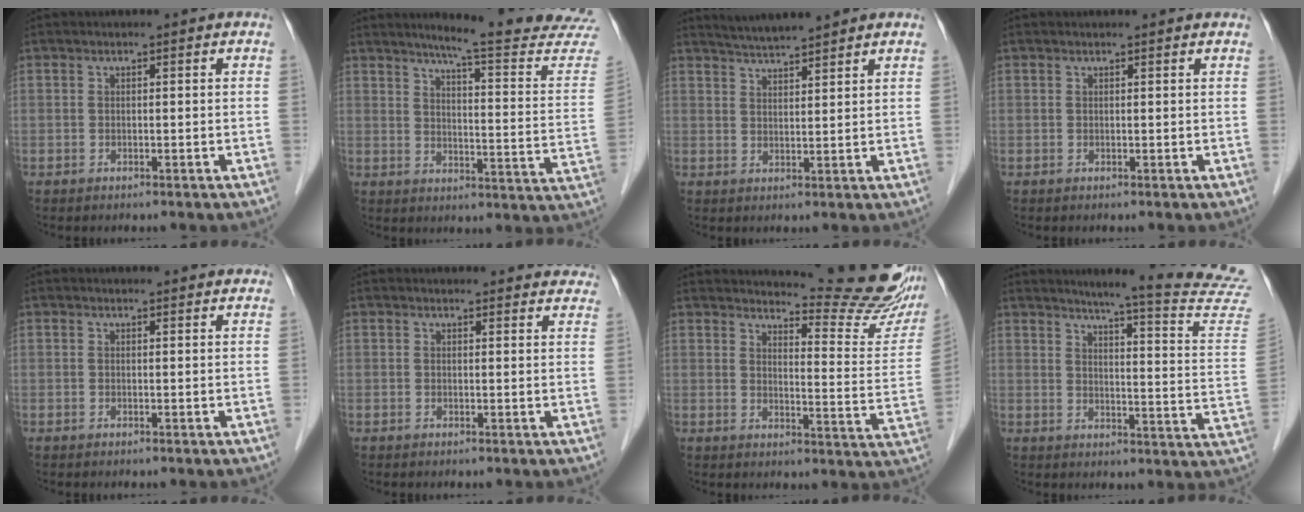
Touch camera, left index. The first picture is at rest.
{"total": 19.0, "force": [17.6, -0.8, 7.2], "torque": [-0.092, -0.106, 0.199]}
{"total": 5.8, "force": [5.4, -0.2, 2.1], "torque": [-0.044, 0.016, 0.091]}
{"total": 1.4, "force": [1.3, 0.2, 0.2], "torque": [-0.012, 0.005, 0.011]}
{"total": 3.1, "force": [3.0, 0.7, 0.4], "torque": [-0.009, 0.007, 0.026]}
{"total": 11.3, "force": [10.8, 2.9, 1.6], "torque": [0.019, 0.000, 0.091]}
{"total": 17.1, "force": [16.1, 1.1, 5.7], "torque": [-0.076, -0.110, 0.177]}
{"total": 20.6, "force": [19.0, -1.8, 7.8], "torque": [-0.107, -0.122, 0.211]}